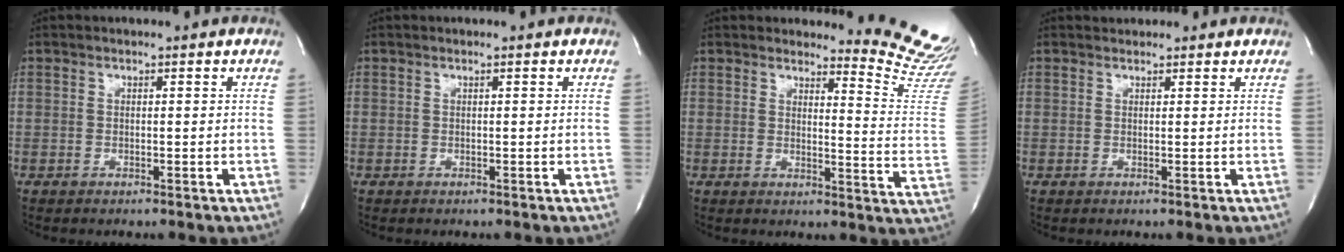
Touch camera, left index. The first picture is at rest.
{"total": 0.0}
{"total": 12.4, "force": [12.4, -0.9, 0.8], "torque": [0.004, -0.156, 0.116]}
{"total": 1.7, "force": [1.5, 0.8, 0.1], "torque": [-0.002, 0.016, 0.020]}